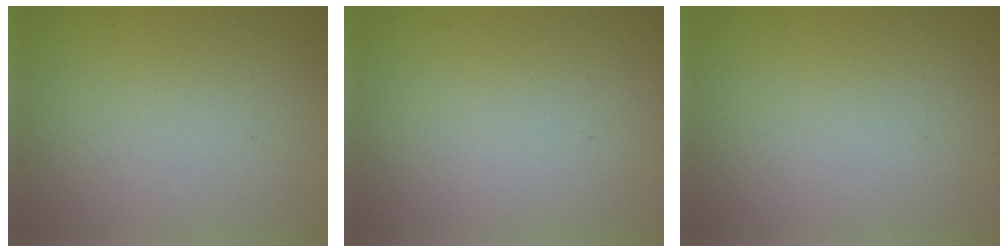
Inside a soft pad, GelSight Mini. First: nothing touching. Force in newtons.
{"total": 0.0}
{"total": 0.0}